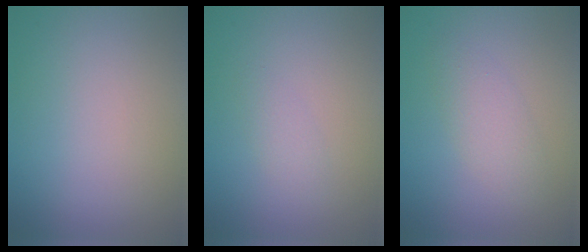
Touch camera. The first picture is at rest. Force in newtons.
{"total": 1.1, "press": 1.1, "slide": 0.0}
{"total": 2.3, "press": 2.3, "slide": 0.1}